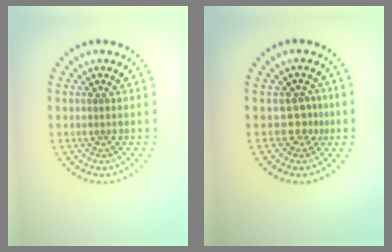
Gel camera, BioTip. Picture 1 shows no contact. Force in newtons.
{"total": 2.0, "press": 1.4, "slide": 1.4}